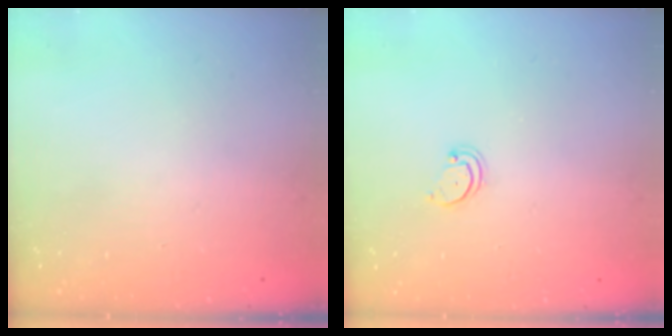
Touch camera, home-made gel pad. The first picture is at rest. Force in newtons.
{"total": 2.2, "press": 2.2, "slide": 0.2}